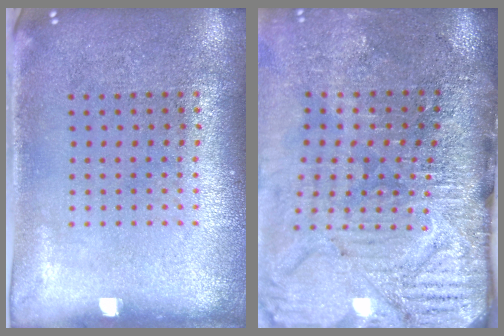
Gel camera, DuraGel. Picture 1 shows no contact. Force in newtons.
{"total": 4.9, "press": 4.1, "slide": 2.8}